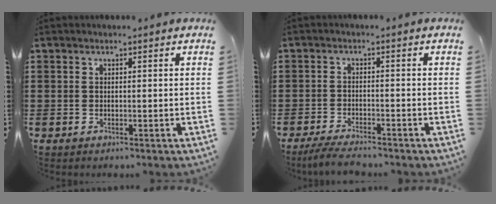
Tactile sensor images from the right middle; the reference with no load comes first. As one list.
[{"total": 3.5, "force": [-3.2, 0.3, 1.3], "torque": [-0.035, -0.006, -0.067]}]